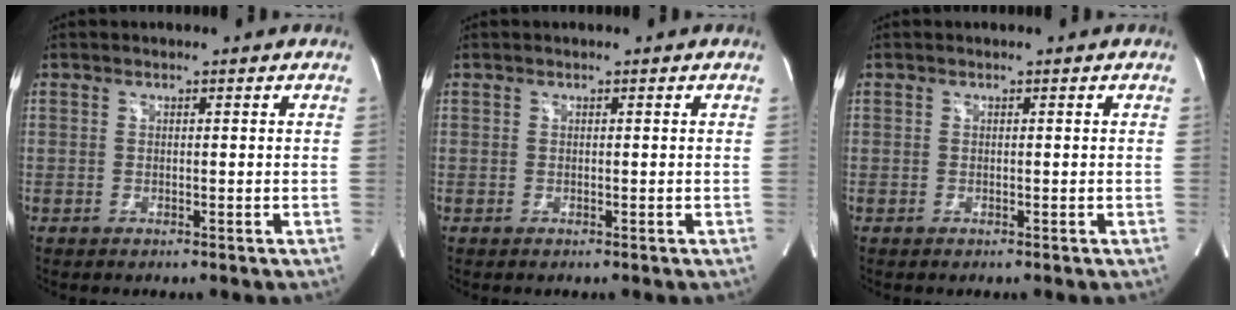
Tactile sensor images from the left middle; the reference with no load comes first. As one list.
[{"total": 0.0}, {"total": 0.0}]